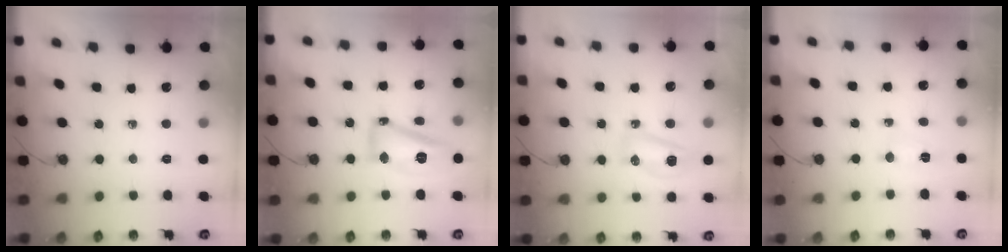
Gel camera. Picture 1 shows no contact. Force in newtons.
{"total": 13.4, "press": 13.3, "slide": 1.2}
{"total": 9.4, "press": 7.9, "slide": 5.0}
{"total": 3.7, "press": 3.7, "slide": 0.6}